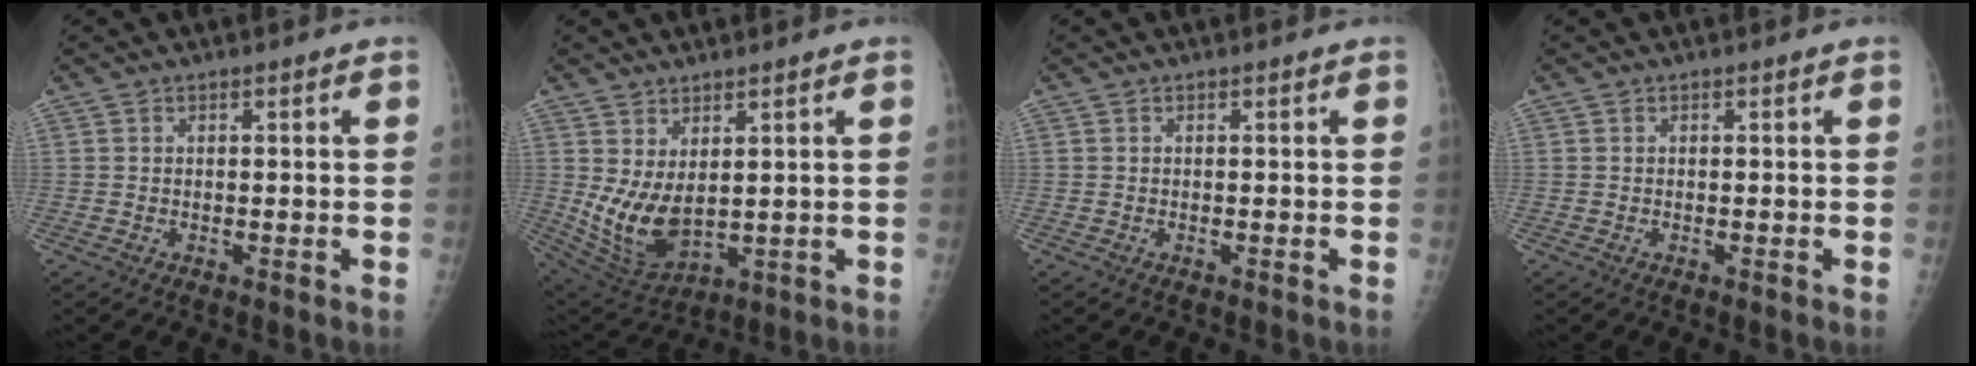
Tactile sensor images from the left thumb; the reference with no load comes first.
{"total": 10.2, "force": [1.6, 5.5, 8.4], "torque": [-0.148, -0.028, 0.056]}
{"total": 0.0}
{"total": 0.0}